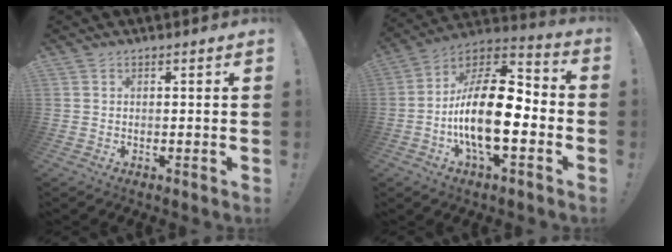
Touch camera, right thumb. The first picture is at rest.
{"total": 21.2, "force": [-4.3, 9.3, 18.6], "torque": [-0.348, 0.019, -0.071]}